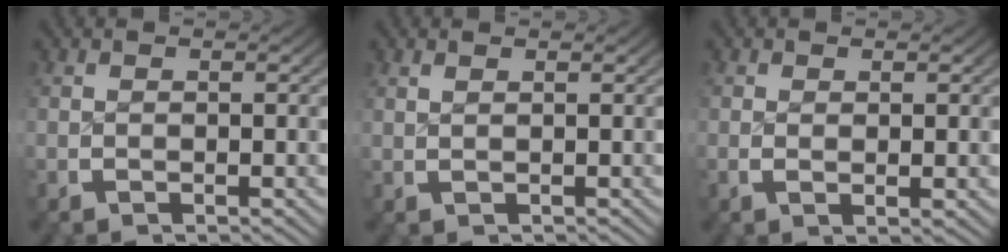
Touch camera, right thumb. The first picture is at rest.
{"total": 0.6, "force": [0.5, -0.2, 0.3], "torque": [-0.005, 0.001, 0.016]}
{"total": 0.9, "force": [0.2, 0.2, 0.8], "torque": [-0.017, -0.009, 0.010]}